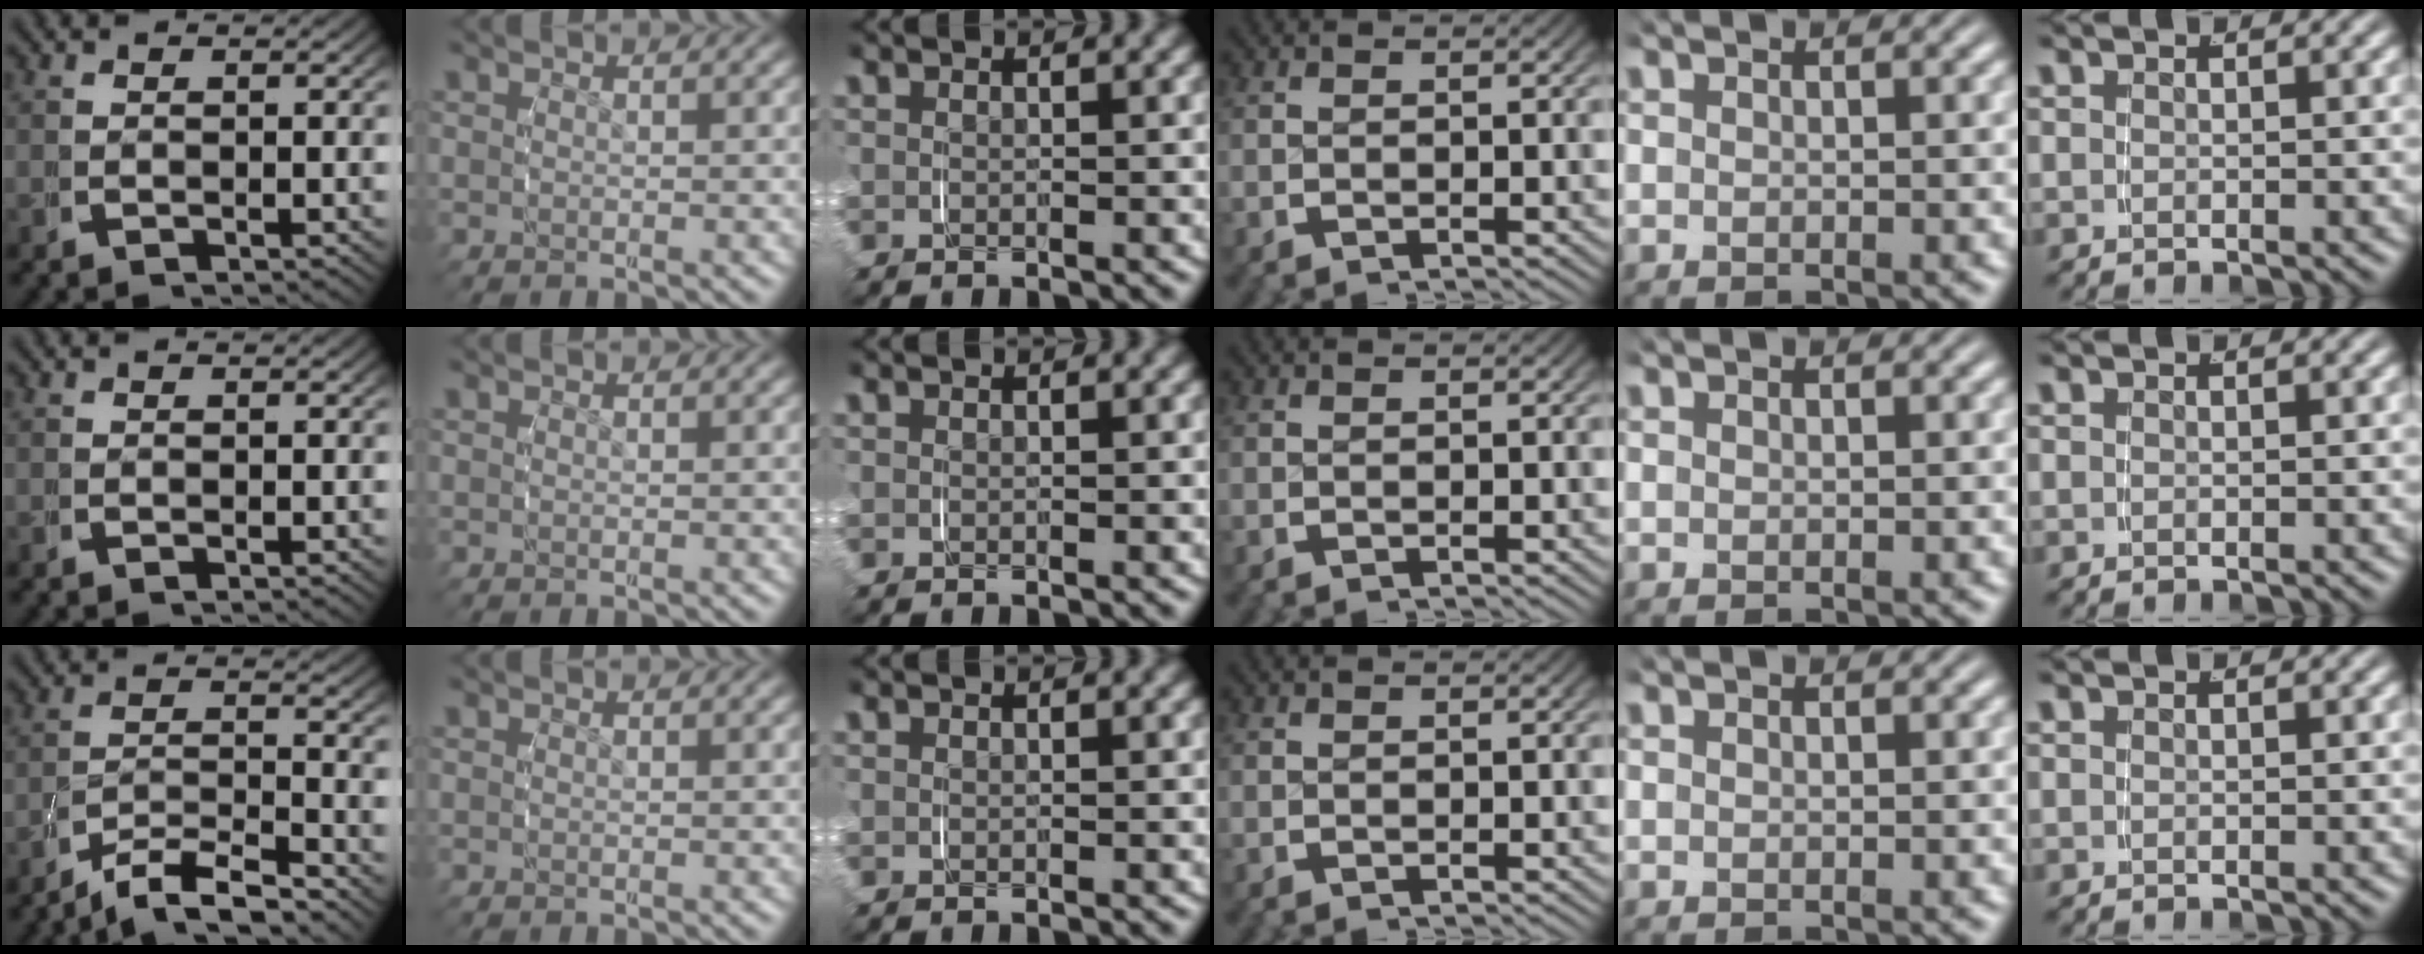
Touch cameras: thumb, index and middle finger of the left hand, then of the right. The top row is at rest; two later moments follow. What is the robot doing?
{"motion": "grasp_and_lifting", "object": "measuring cup"}